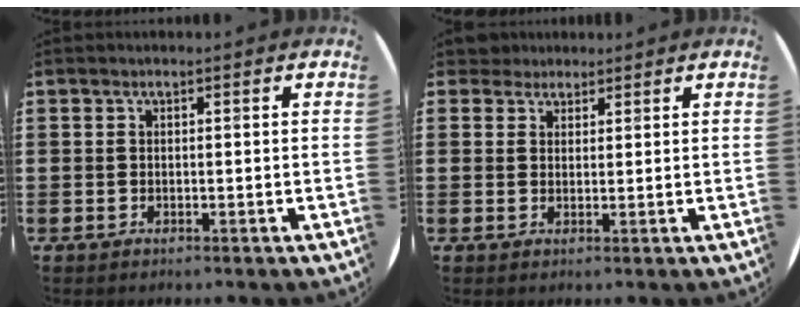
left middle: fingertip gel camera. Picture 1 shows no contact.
{"total": 2.8, "force": [2.5, 1.2, 0.1], "torque": [-0.001, -0.001, 0.047]}